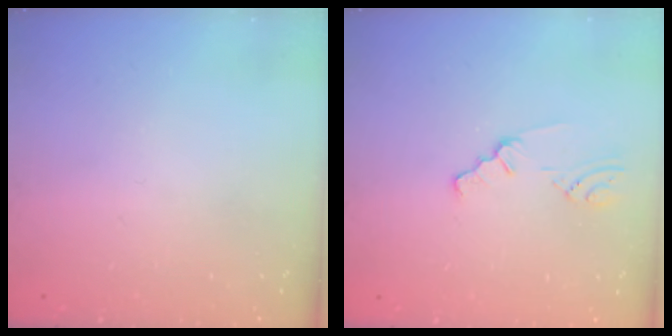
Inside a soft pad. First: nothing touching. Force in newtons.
{"total": 0.8, "press": 0.8, "slide": 0.1}